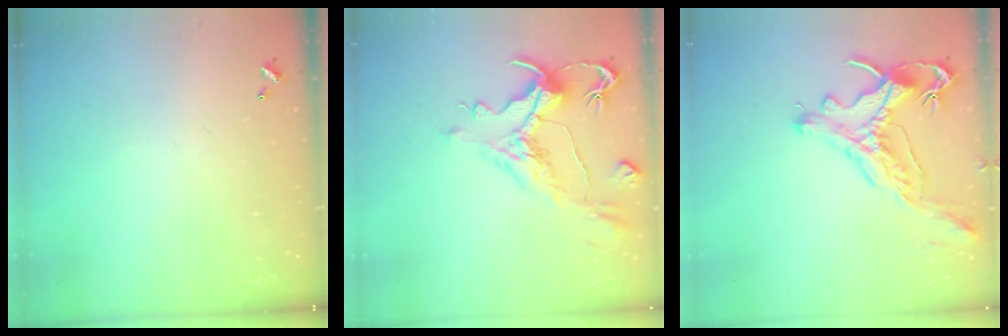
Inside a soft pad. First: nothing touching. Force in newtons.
{"total": 2.6, "press": 2.1, "slide": 1.6}
{"total": 1.2, "press": 0.9, "slide": 0.9}